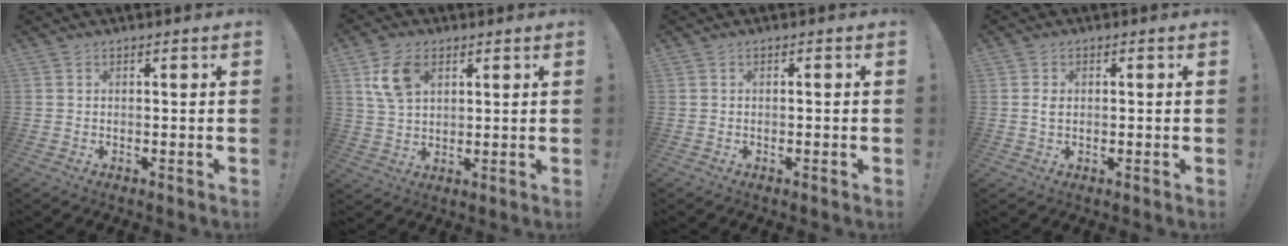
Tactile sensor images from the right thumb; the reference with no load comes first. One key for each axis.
{"total": 9.6, "fx": 4.2, "fy": 6.0, "fz": 6.1, "tx": -0.116, "ty": 0.003, "tz": 0.082}
{"total": 0.7, "fx": -0.6, "fy": 0.1, "fz": 0.5, "tx": -0.012, "ty": 0.002, "tz": -0.010}
{"total": 2.0, "fx": -0.1, "fy": 1.3, "fz": 1.5, "tx": -0.023, "ty": 0.003, "tz": -0.002}